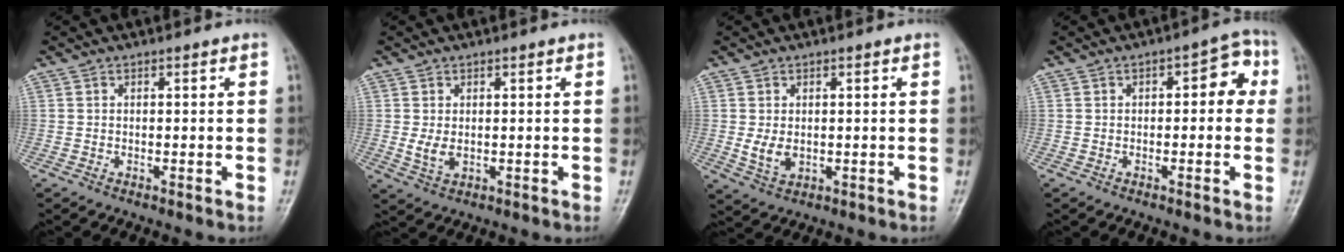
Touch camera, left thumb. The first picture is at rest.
{"total": 3.0, "force": [0.2, 2.1, 2.1], "torque": [-0.040, -0.010, 0.008]}
{"total": 3.7, "force": [0.1, 2.7, 2.5], "torque": [-0.039, -0.010, 0.009]}
{"total": 5.9, "force": [0.7, 3.1, 4.9], "torque": [-0.032, 0.022, -0.001]}